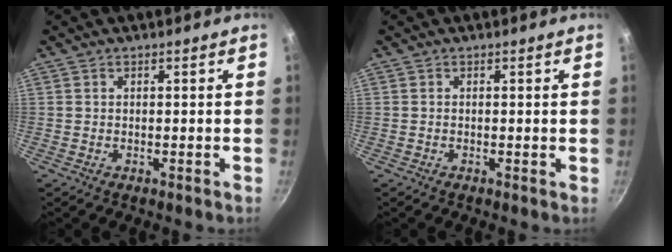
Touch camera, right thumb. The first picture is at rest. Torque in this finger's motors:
{"motor_torque": [0.11, -0.03, 0.07, 0.18, 0.02]}